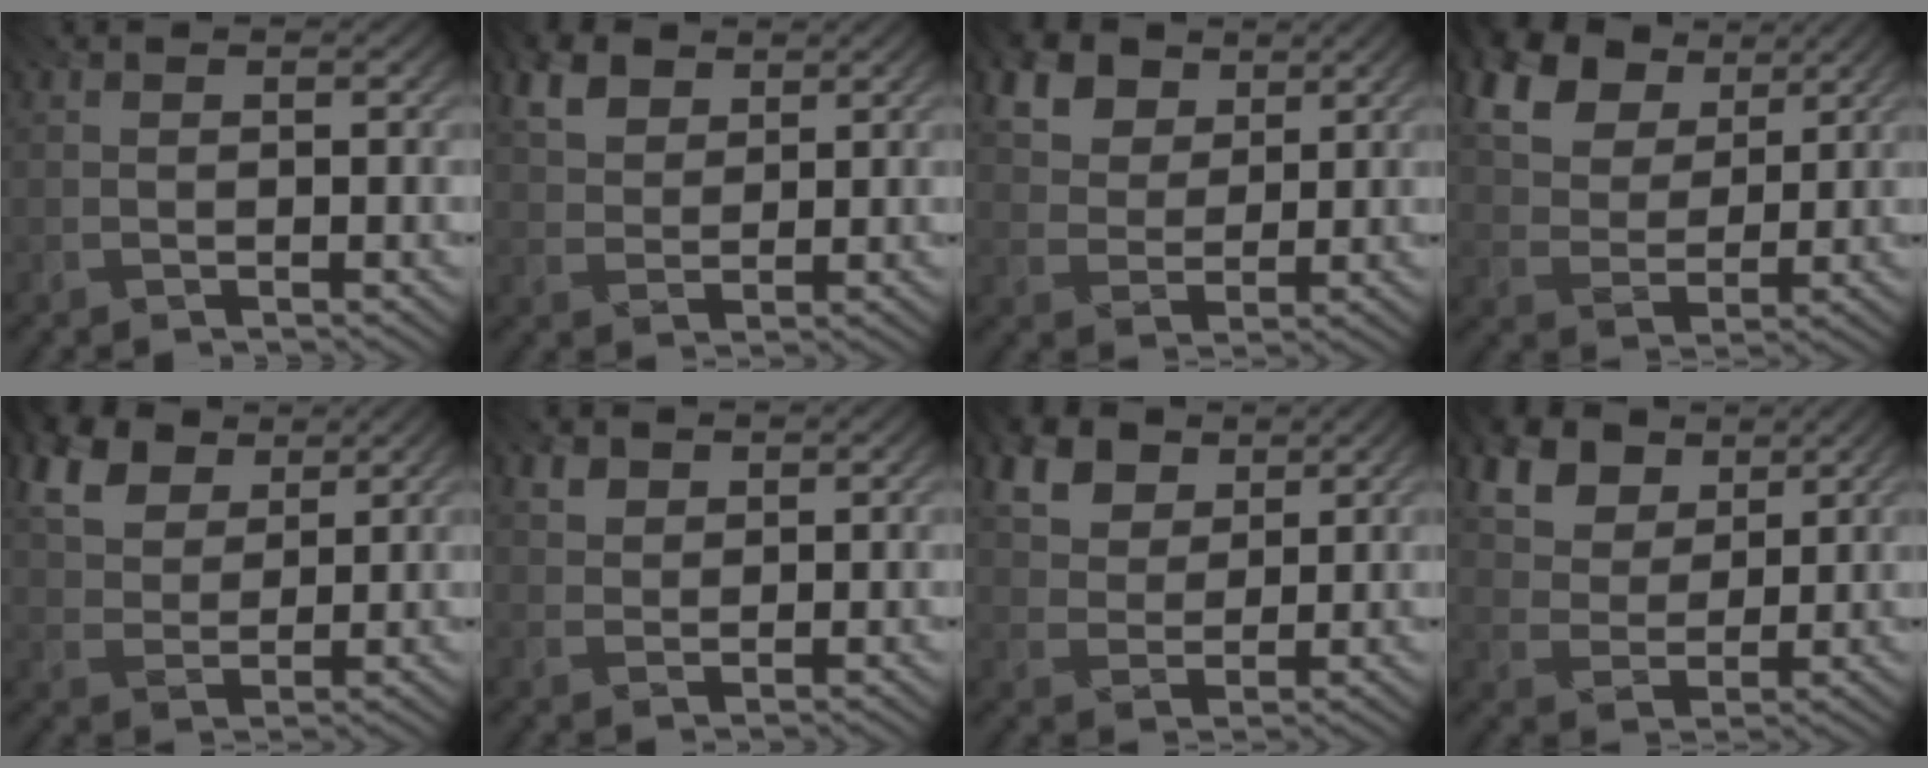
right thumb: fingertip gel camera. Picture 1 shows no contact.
{"total": 5.2, "force": [3.1, 3.1, 2.8], "torque": [-0.073, 0.004, 0.061]}
{"total": 9.7, "force": [5.7, 6.1, 4.8], "torque": [-0.154, -0.007, 0.107]}
{"total": 12.2, "force": [6.7, 7.6, 6.8], "torque": [-0.176, 0.006, 0.116]}
{"total": 8.2, "force": [4.7, 4.8, 4.7], "torque": [-0.130, 0.014, 0.082]}
{"total": 2.5, "force": [1.6, 1.6, 1.0], "torque": [-0.026, -0.007, 0.038]}
{"total": 8.6, "force": [5.1, 5.2, 4.5], "torque": [-0.135, -0.009, 0.093]}
{"total": 11.2, "force": [6.6, 6.9, 5.8], "torque": [-0.168, -0.001, 0.121]}